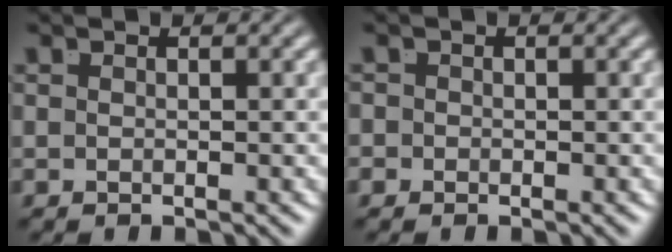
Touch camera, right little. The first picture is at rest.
{"total": 1.0, "force": [-0.5, 0.8, -0.1], "torque": [-0.002, -0.007, -0.010]}